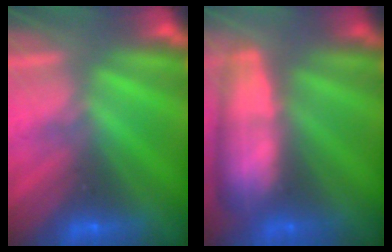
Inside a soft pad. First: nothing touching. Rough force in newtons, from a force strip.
{"total": 9.4}